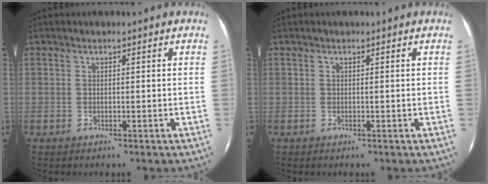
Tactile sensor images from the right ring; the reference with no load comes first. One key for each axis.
{"total": 0.0}